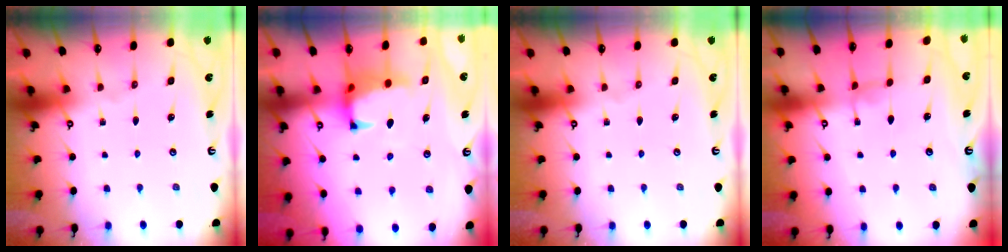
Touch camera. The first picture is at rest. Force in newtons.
{"total": 1.0, "press": 0.2, "slide": 1.0}
{"total": 0.0}
{"total": 0.7, "press": 0.4, "slide": 0.6}